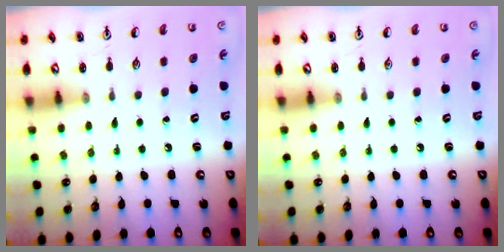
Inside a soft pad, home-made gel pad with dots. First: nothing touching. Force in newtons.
{"total": 0.0}